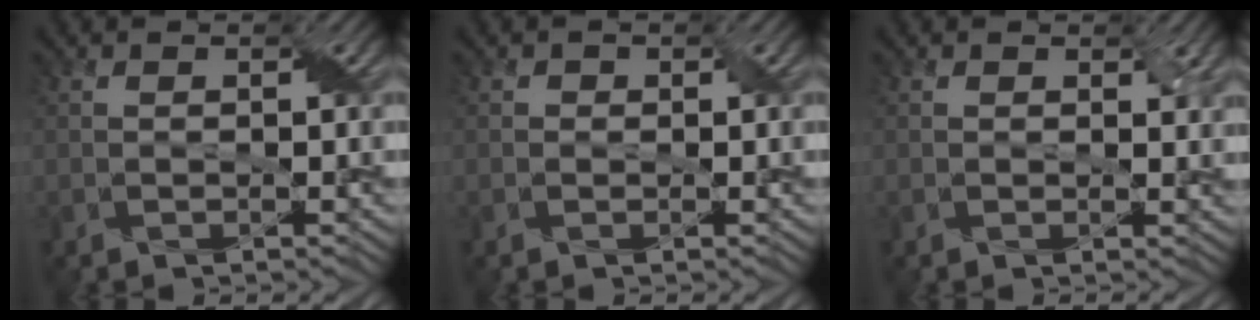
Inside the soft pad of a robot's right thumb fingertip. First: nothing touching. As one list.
[{"total": 0.6, "force": [0.0, 0.6, 0.0], "torque": [0.002, -0.002, -0.003]}, {"total": 1.8, "force": [0.7, 1.0, 1.4], "torque": [-0.021, -0.005, 0.013]}]